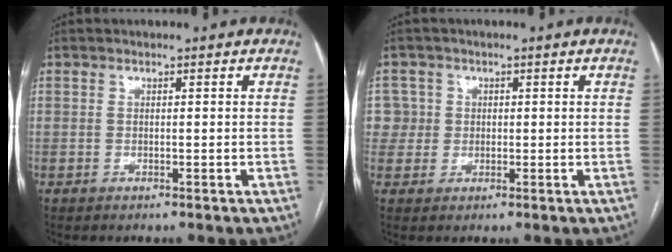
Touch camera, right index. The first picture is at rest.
{"total": 4.0, "force": [0.7, 4.0, -0.3], "torque": [0.026, 0.015, 0.013]}